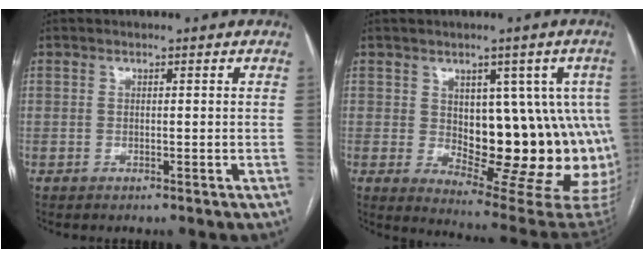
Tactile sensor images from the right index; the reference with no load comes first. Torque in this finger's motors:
{"motor_torque": [1.78, 0.36, 0.41, 0.11]}